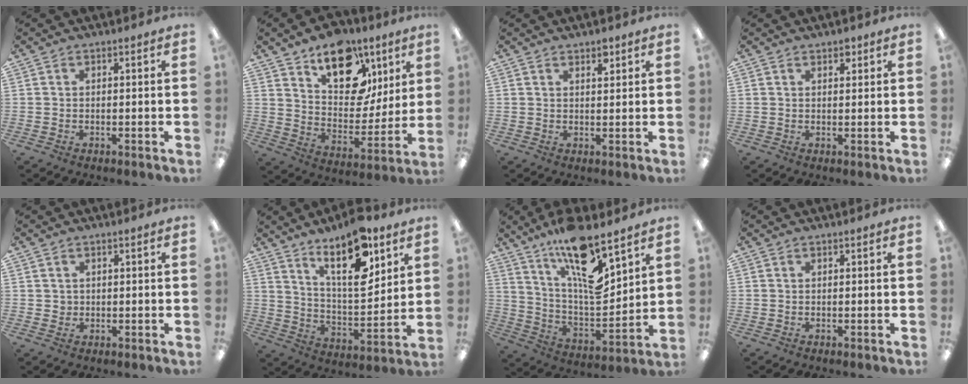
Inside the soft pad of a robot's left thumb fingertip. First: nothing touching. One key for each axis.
{"total": 18.3, "fx": 11.1, "fy": 10.5, "fz": 10.1, "tx": -0.143, "ty": -0.063, "tz": 0.194}
{"total": 2.6, "fx": 2.1, "fy": 1.1, "fz": 1.1, "tx": -0.008, "ty": -0.008, "tz": 0.034}
{"total": 1.9, "fx": 1.5, "fy": 1.0, "fz": 0.6, "tx": -0.005, "ty": -0.002, "tz": 0.025}
{"total": 1.5, "fx": 0.4, "fy": 1.4, "fz": 0.2, "tx": -0.006, "ty": 0.006, "tz": 0.006}
{"total": 17.8, "fx": 11.2, "fy": 6.8, "fz": 12.0, "tx": -0.179, "ty": -0.063, "tz": 0.184}
{"total": 17.4, "fx": 12.0, "fy": 5.4, "fz": 11.4, "tx": -0.192, "ty": -0.080, "tz": 0.203}
{"total": 0.0}